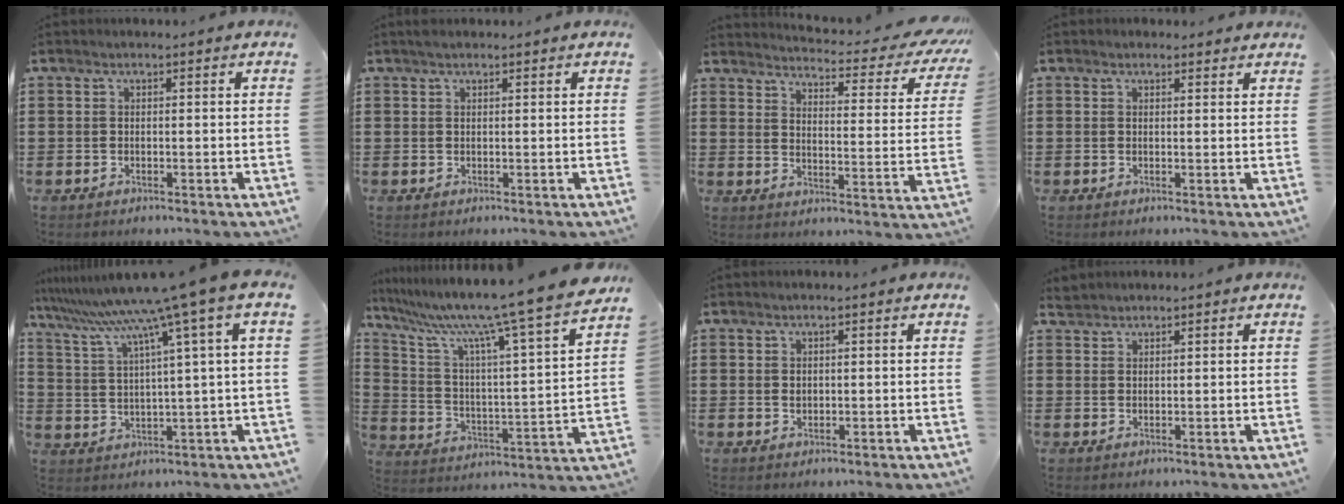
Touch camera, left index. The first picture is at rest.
{"total": 0.8, "force": [0.7, 0.3, 0.4], "torque": [-0.008, 0.002, 0.012]}
{"total": 3.7, "force": [3.2, 0.2, 1.9], "torque": [-0.040, -0.034, 0.045]}
{"total": 1.2, "force": [1.0, 0.7, 0.1], "torque": [-0.005, 0.005, 0.019]}
{"total": 9.7, "force": [6.7, -1.5, 6.9], "torque": [-0.160, -0.046, 0.101]}
{"total": 11.1, "force": [9.4, -1.2, 5.8], "torque": [-0.141, -0.079, 0.143]}
{"total": 0.7, "force": [0.3, 0.5, 0.5], "torque": [-0.011, 0.003, 0.005]}
{"total": 1.5, "force": [1.4, 0.4, 0.0], "torque": [-0.005, 0.001, 0.029]}